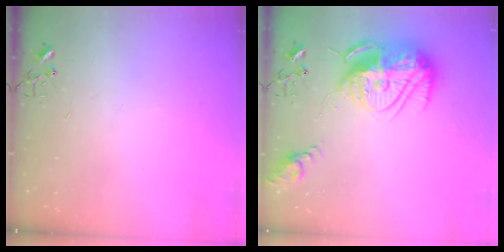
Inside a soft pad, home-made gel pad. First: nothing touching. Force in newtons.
{"total": 18.7, "press": 18.6, "slide": 1.7}